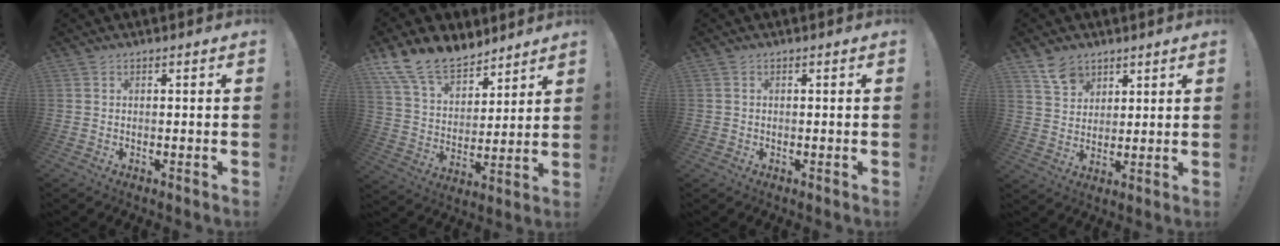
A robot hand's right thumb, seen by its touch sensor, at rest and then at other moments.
{"total": 15.5, "force": [12.2, 7.8, 5.4], "torque": [-0.111, -0.090, 0.231]}
{"total": 0.8, "force": [-0.2, 0.8, 0.0], "torque": [-0.007, 0.005, -0.002]}
{"total": 7.9, "force": [5.6, 5.2, 1.8], "torque": [-0.025, -0.035, 0.107]}